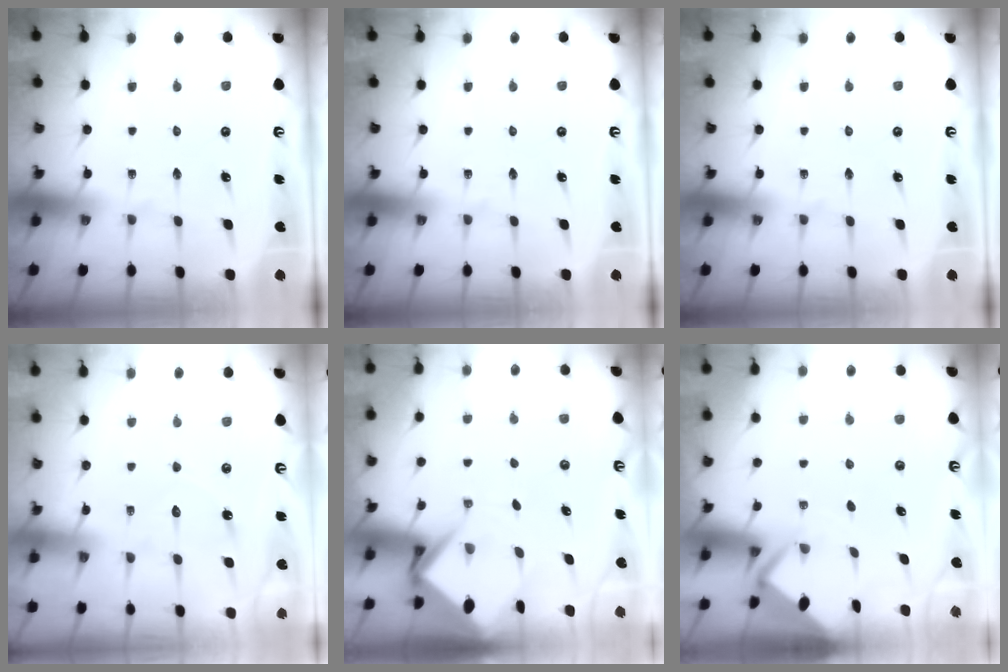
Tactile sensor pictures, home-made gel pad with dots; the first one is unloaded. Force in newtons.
{"total": 0.0}
{"total": 0.0}
{"total": 6.3, "press": 6.3, "slide": 0.6}
{"total": 6.1, "press": 6.1, "slide": 0.5}
{"total": 2.5, "press": 2.5, "slide": 0.1}